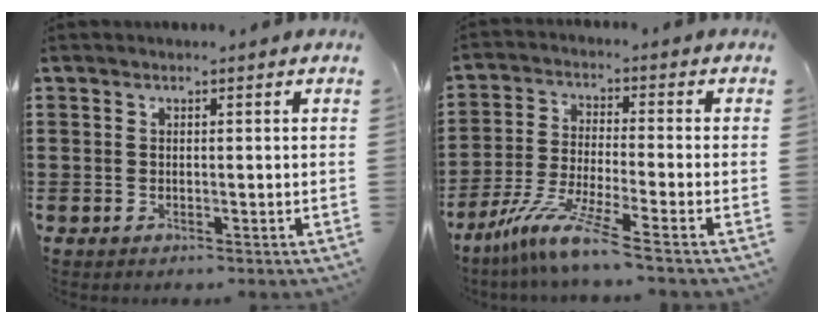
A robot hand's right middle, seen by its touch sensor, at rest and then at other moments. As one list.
[{"total": 7.9, "force": [-6.2, -0.2, 4.9], "torque": [-0.113, -0.017, -0.125]}]